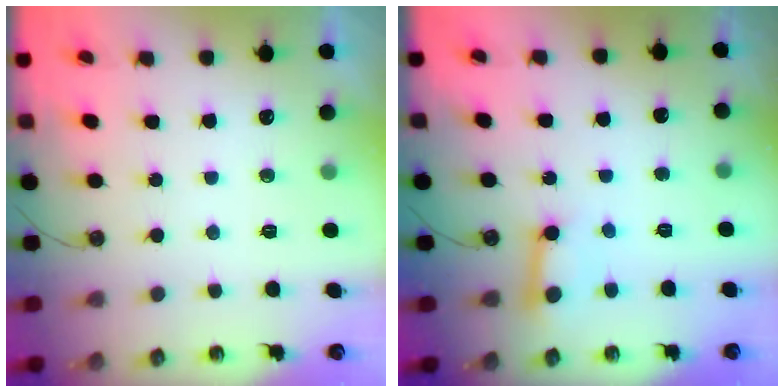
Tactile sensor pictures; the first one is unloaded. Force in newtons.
{"total": 7.4, "press": 7.3, "slide": 0.7}